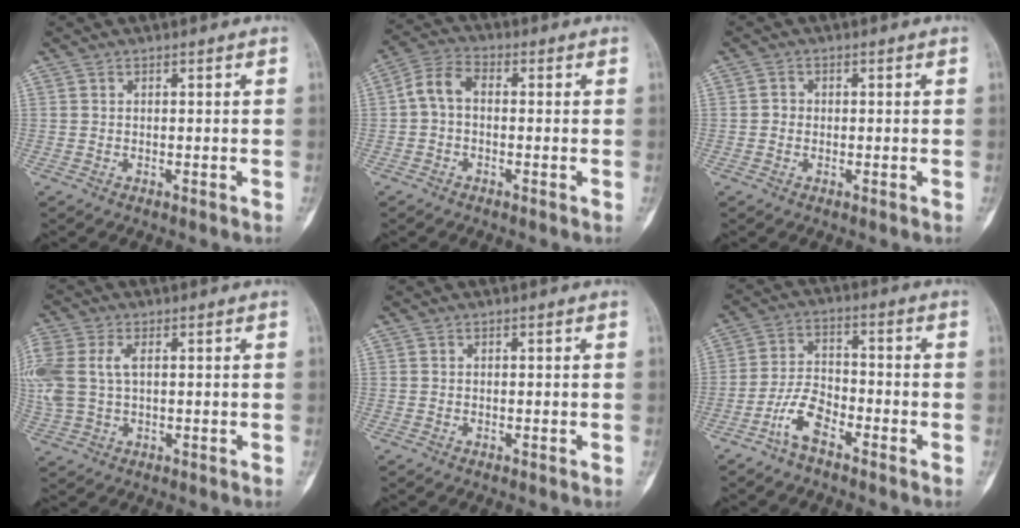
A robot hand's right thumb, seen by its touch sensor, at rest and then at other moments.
{"total": 5.6, "force": [-0.2, 3.6, 4.3], "torque": [-0.076, 0.021, -0.015]}
{"total": 1.3, "force": [-0.2, 1.2, 0.4], "torque": [0.001, 0.002, -0.006]}
{"total": 11.0, "force": [2.0, 6.8, 8.4], "torque": [-0.234, 0.014, 0.043]}
{"total": 0.0}
{"total": 6.8, "force": [-4.3, 3.0, 4.3], "torque": [-0.080, 0.030, -0.089]}